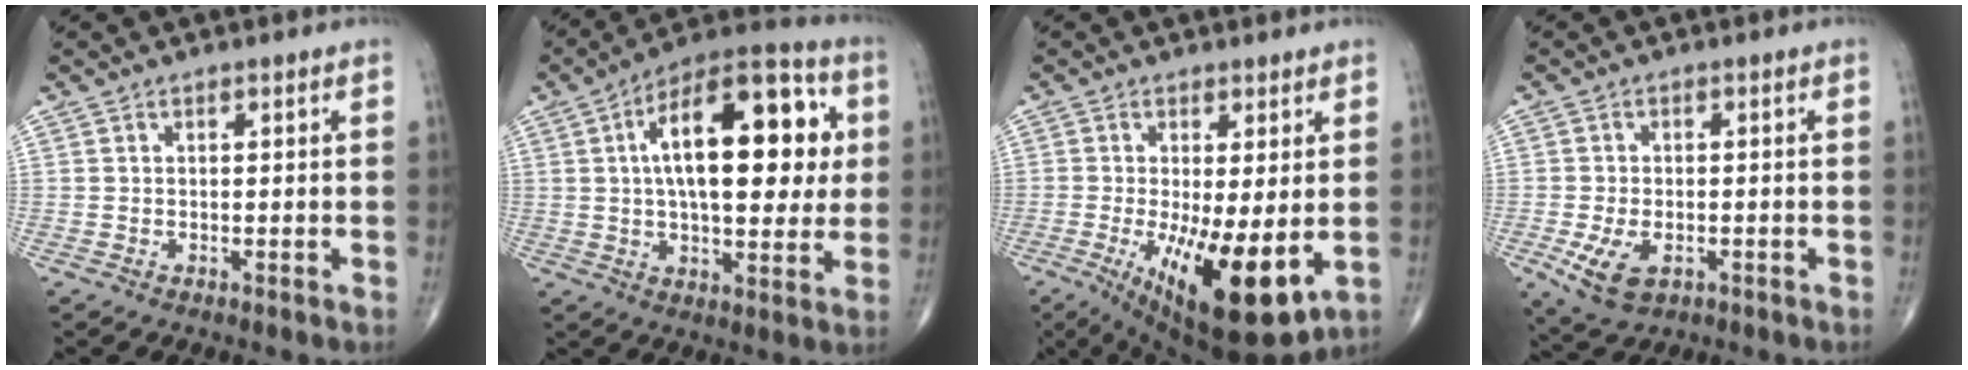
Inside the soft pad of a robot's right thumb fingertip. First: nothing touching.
{"total": 23.3, "force": [4.3, 10.7, 20.3], "torque": [-0.284, 0.011, 0.054]}
{"total": 15.3, "force": [-3.2, 4.9, 14.2], "torque": [-0.233, -0.033, -0.033]}
{"total": 7.0, "force": [-2.3, 4.0, 5.2], "torque": [-0.099, -0.003, -0.033]}